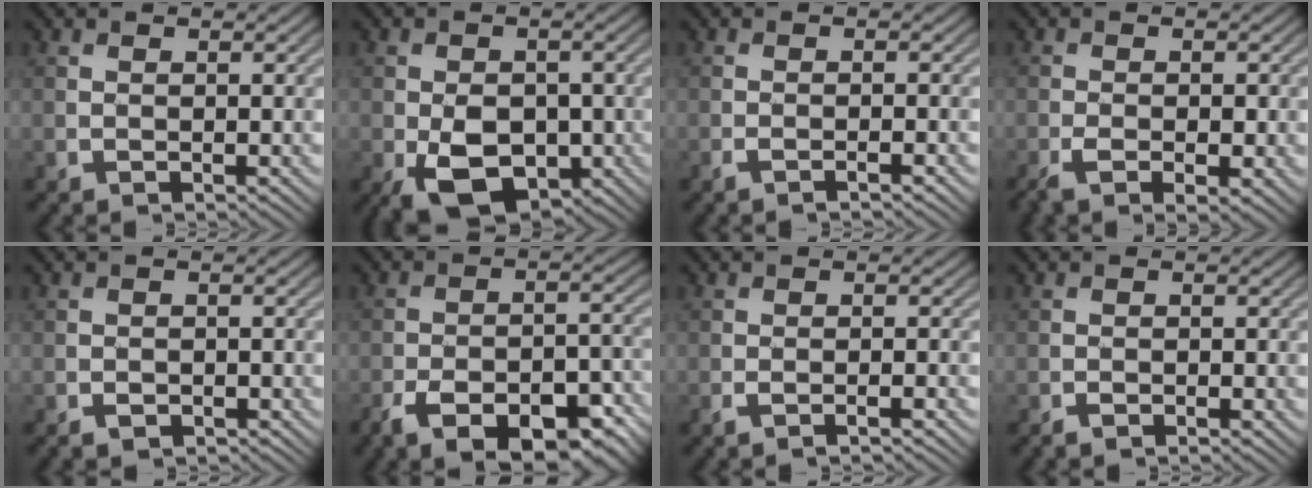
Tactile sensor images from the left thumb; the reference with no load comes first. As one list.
[{"total": 8.9, "force": [-3.3, 5.7, 6.1], "torque": [-0.108, -0.024, -0.055]}, {"total": 1.5, "force": [-1.1, 0.1, 1.1], "torque": [-0.019, 0.003, -0.025]}, {"total": 4.5, "force": [-2.0, 1.6, 3.7], "torque": [-0.072, -0.007, -0.032]}, {"total": 1.5, "force": [-1.1, 0.8, 0.7], "torque": [-0.010, -0.002, -0.021]}, {"total": 12.8, "force": [-8.3, 5.4, 8.2], "torque": [-0.133, -0.010, -0.126]}, {"total": 1.8, "force": [-1.3, 0.2, 1.3], "torque": [-0.022, 0.004, -0.028]}, {"total": 1.3, "force": [-1.0, 0.2, 0.8], "torque": [-0.013, 0.000, -0.020]}]